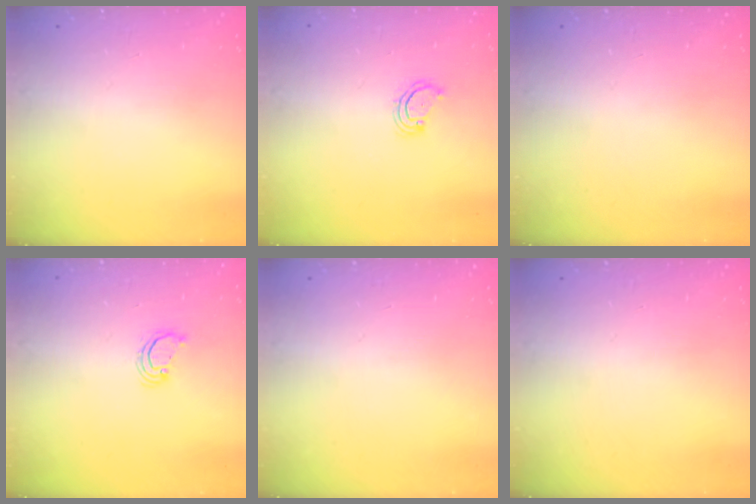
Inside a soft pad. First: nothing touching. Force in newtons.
{"total": 3.5, "press": 3.4, "slide": 0.4}
{"total": 0.0}
{"total": 2.8, "press": 2.8, "slide": 0.2}
{"total": 0.0}
{"total": 0.0}